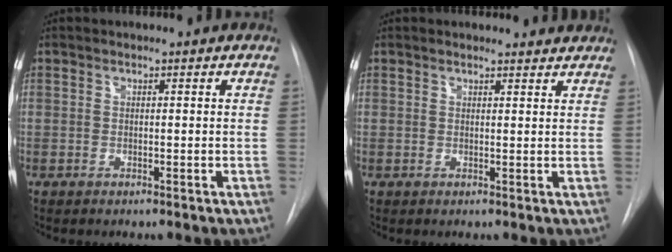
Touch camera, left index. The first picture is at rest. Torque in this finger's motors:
{"motor_torque": [0.65, -0.83, -0.01, 0.03]}